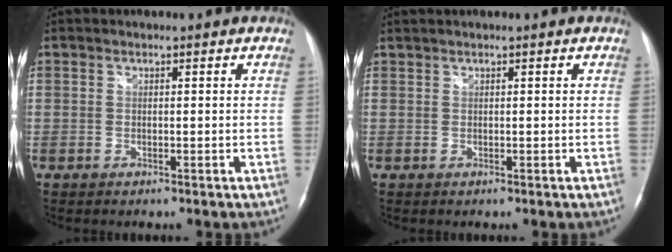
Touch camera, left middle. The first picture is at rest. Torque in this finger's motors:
{"motor_torque": [-0.21, -0.33, -0.04, -0.01]}